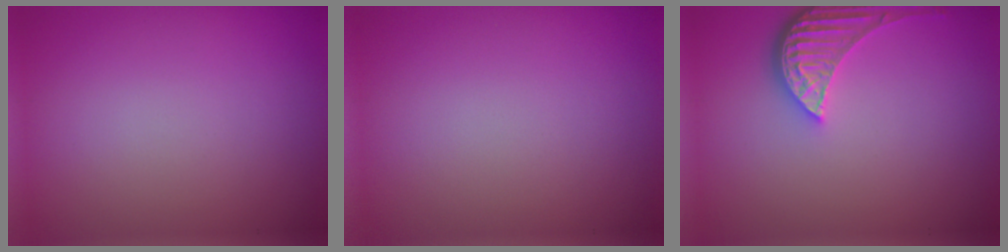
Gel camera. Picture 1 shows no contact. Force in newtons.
{"total": 0.0}
{"total": 4.1, "press": 3.4, "slide": 2.4}